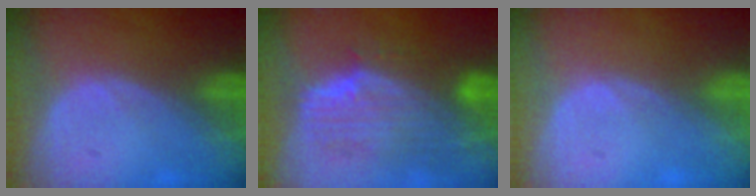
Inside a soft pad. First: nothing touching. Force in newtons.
{"total": 9.9, "press": 8.8, "slide": 4.5}
{"total": 0.6, "press": 0.1, "slide": 0.6}